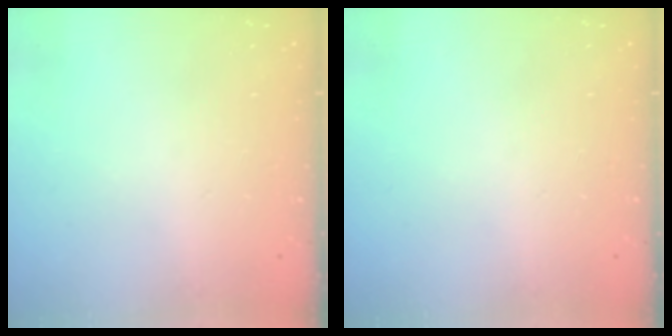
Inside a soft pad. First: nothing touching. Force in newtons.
{"total": 0.0}